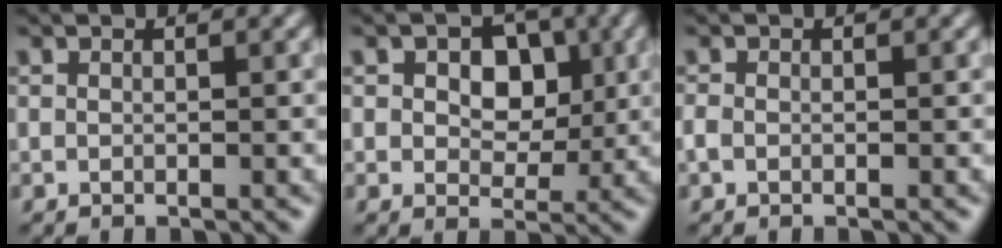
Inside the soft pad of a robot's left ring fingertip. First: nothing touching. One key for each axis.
{"total": 5.1, "fx": 1.1, "fy": 3.6, "fz": 3.5, "tx": -0.054, "ty": 0.014, "tz": 0.010}
{"total": 0.9, "fx": -0.7, "fy": 0.5, "fz": 0.1, "tx": -0.010, "ty": 0.004, "tz": -0.007}